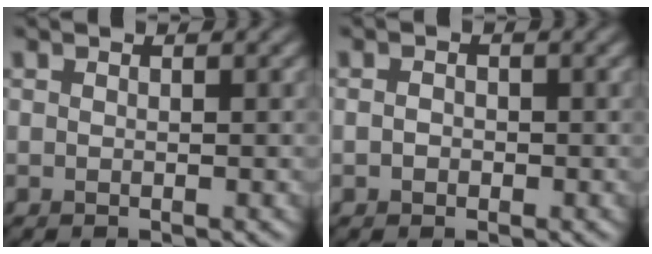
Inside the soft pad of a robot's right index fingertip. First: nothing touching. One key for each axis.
{"total": 0.9, "fx": -0.2, "fy": 0.7, "fz": 0.4, "tx": -0.008, "ty": -0.003, "tz": -0.007}